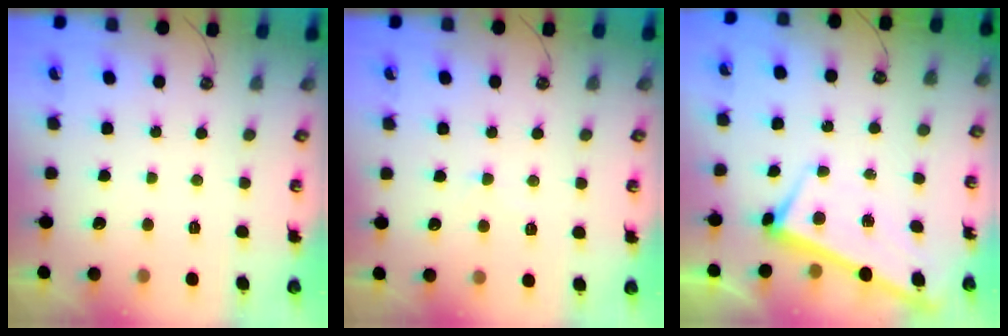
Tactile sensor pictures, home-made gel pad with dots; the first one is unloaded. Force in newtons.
{"total": 0.0}
{"total": 2.8, "press": 2.8, "slide": 0.5}